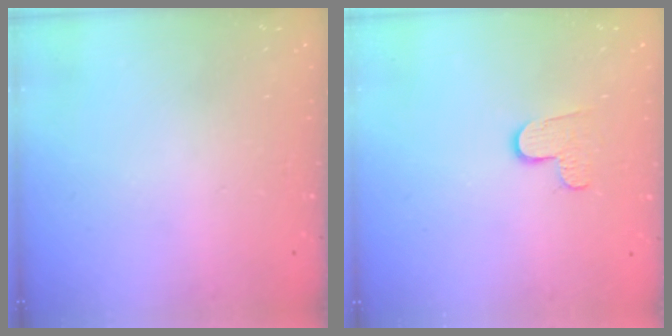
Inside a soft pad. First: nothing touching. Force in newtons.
{"total": 5.5, "press": 5.5, "slide": 0.4}